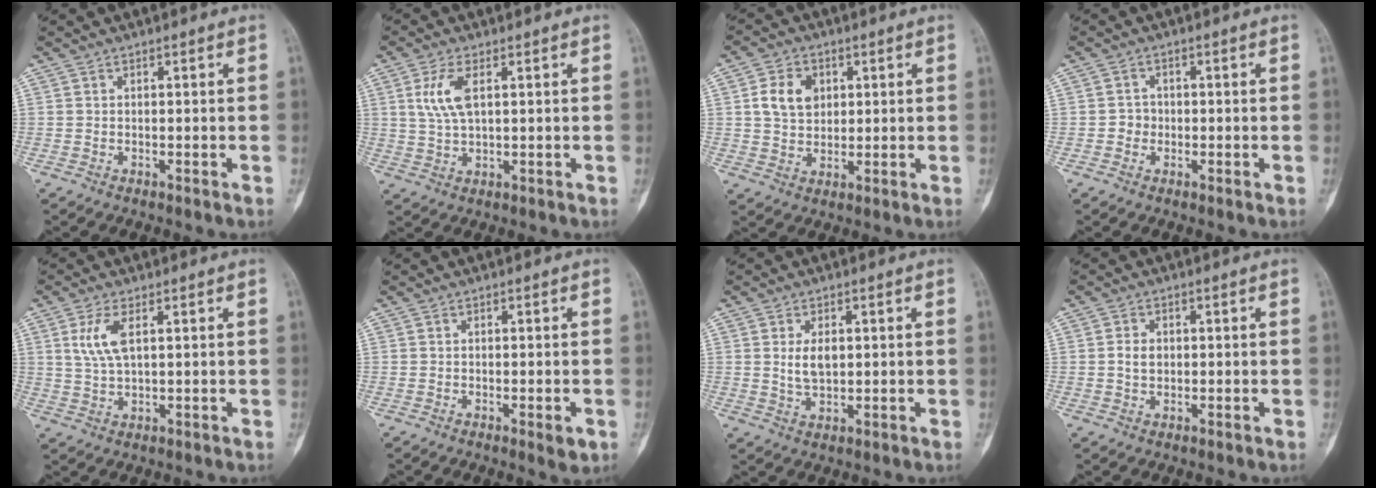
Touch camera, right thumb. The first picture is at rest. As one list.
[{"total": 6.2, "force": [1.9, 2.7, 5.3], "torque": [-0.120, -0.004, 0.041]}, {"total": 7.4, "force": [2.0, 5.6, 4.3], "torque": [-0.060, -0.004, 0.035]}, {"total": 2.1, "force": [-0.5, 1.9, 0.6], "torque": [0.004, 0.009, -0.013]}, {"total": 5.6, "force": [1.9, 2.2, 4.8], "torque": [-0.108, -0.005, 0.043]}, {"total": 2.3, "force": [-0.8, 0.7, 2.1], "torque": [-0.023, -0.003, -0.007]}, {"total": 4.4, "force": [0.8, 2.5, 3.5], "torque": [-0.058, -0.008, 0.020]}, {"total": 2.7, "force": [0.1, 2.0, 1.7], "torque": [-0.024, 0.003, 0.001]}]